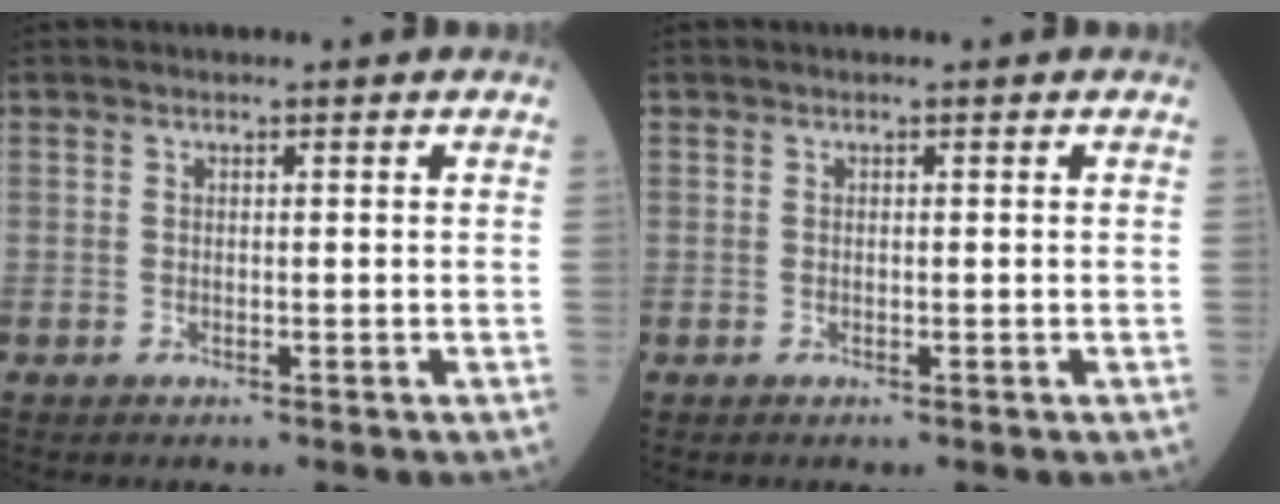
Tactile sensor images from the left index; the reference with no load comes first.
{"total": 0.0}